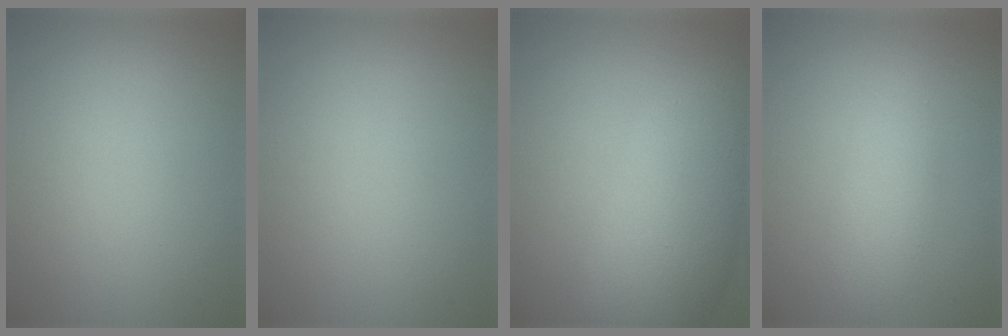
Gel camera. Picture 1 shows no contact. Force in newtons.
{"total": 0.0}
{"total": 8.6, "press": 8.6, "slide": 0.2}
{"total": 2.6, "press": 2.6, "slide": 0.2}